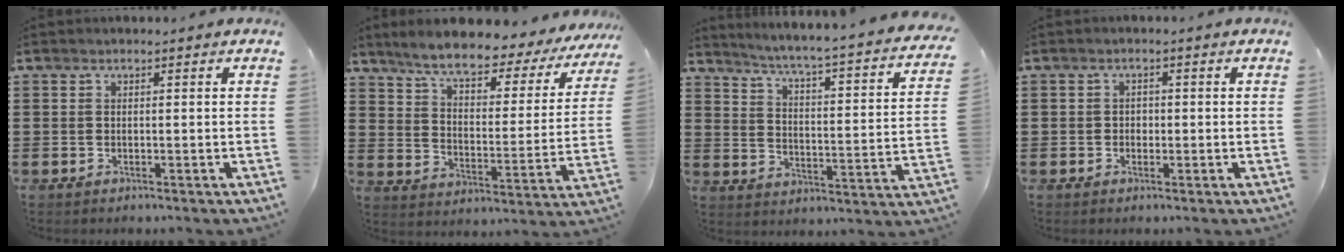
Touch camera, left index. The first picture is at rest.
{"total": 7.0, "force": [6.0, 0.8, 3.6], "torque": [-0.087, -0.035, 0.092]}
{"total": 3.4, "force": [2.7, -0.8, 1.8], "torque": [-0.054, -0.040, 0.029]}
{"total": 1.1, "force": [-0.1, 1.0, 0.5], "torque": [-0.013, 0.006, -0.005]}